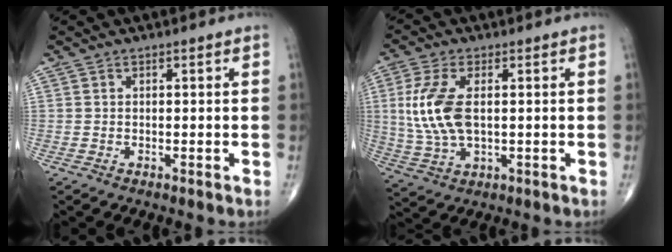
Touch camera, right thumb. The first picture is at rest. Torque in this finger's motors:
{"motor_torque": [-0.33, 0.95, 1.09, 0.19, 0.15]}